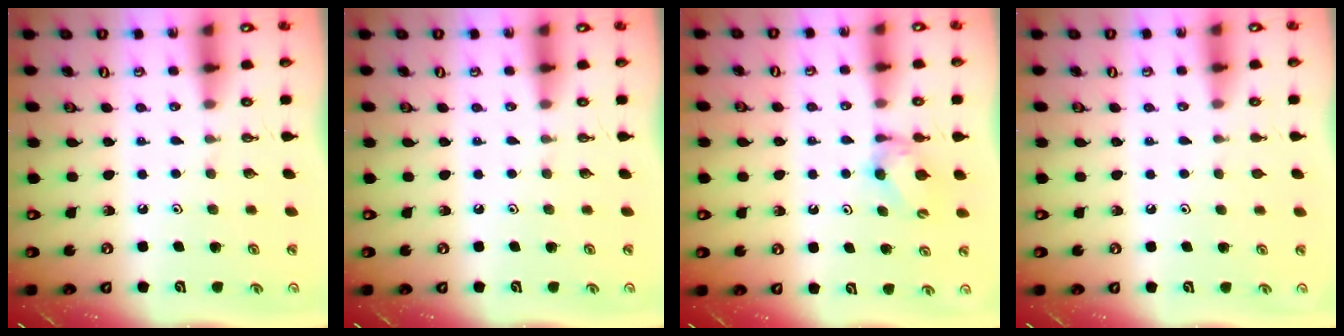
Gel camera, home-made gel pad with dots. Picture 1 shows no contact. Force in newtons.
{"total": 0.0}
{"total": 5.7, "press": 5.7, "slide": 0.4}
{"total": 0.8, "press": 0.7, "slide": 0.3}